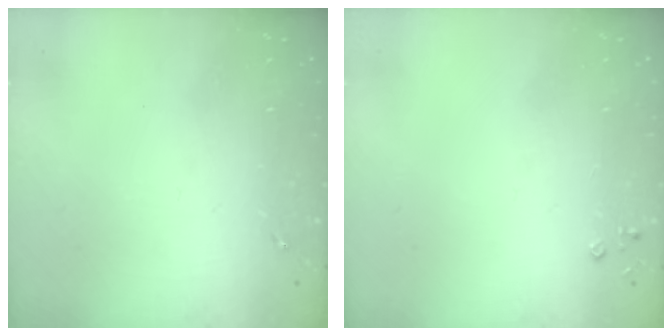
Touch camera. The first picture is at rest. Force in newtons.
{"total": 2.2, "press": 2.2, "slide": 0.3}